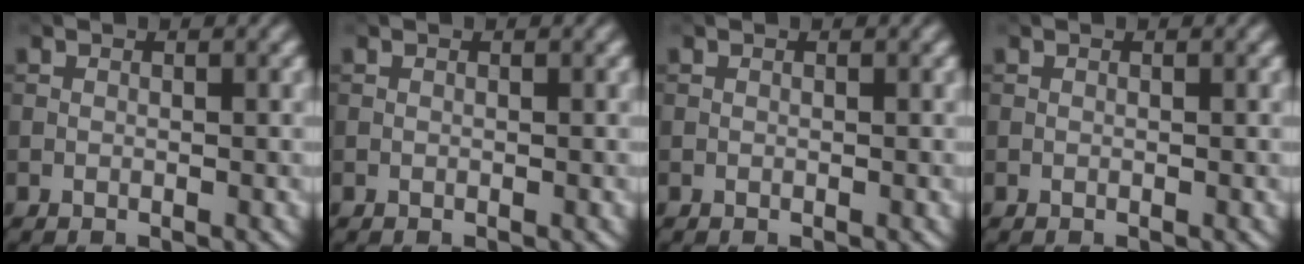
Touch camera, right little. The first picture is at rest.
{"total": 0.0}
{"total": 0.0}
{"total": 0.0}